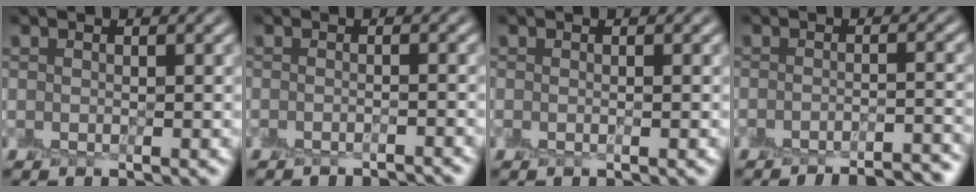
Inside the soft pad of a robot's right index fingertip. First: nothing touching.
{"total": 2.7, "force": [-2.6, -0.2, 0.1], "torque": [0.001, -0.013, -0.034]}
{"total": 0.0}
{"total": 5.5, "force": [-5.2, 0.7, 1.6], "torque": [-0.019, 0.001, -0.060]}